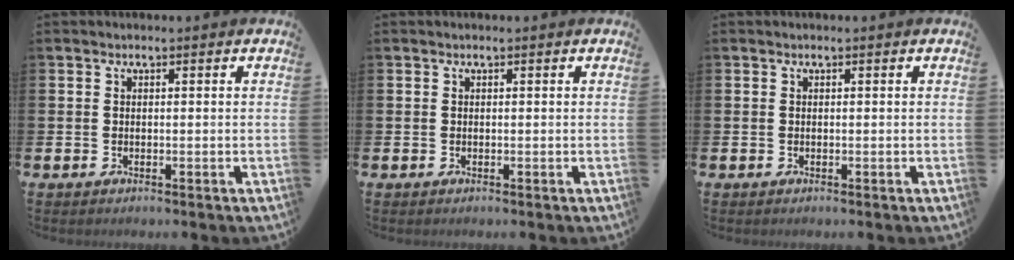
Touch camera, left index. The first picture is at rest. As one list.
[{"total": 0.0}, {"total": 0.0}]